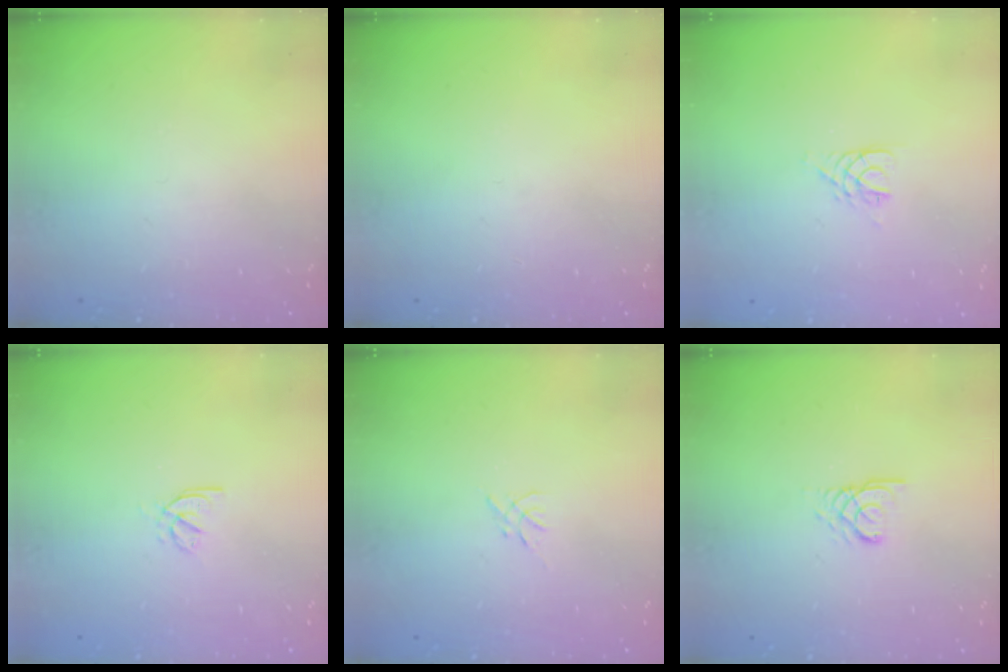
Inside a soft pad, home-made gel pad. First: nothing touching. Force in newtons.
{"total": 0.0}
{"total": 3.0, "press": 2.9, "slide": 0.4}
{"total": 2.9, "press": 2.8, "slide": 0.8}
{"total": 0.0}
{"total": 2.4, "press": 2.4, "slide": 0.1}